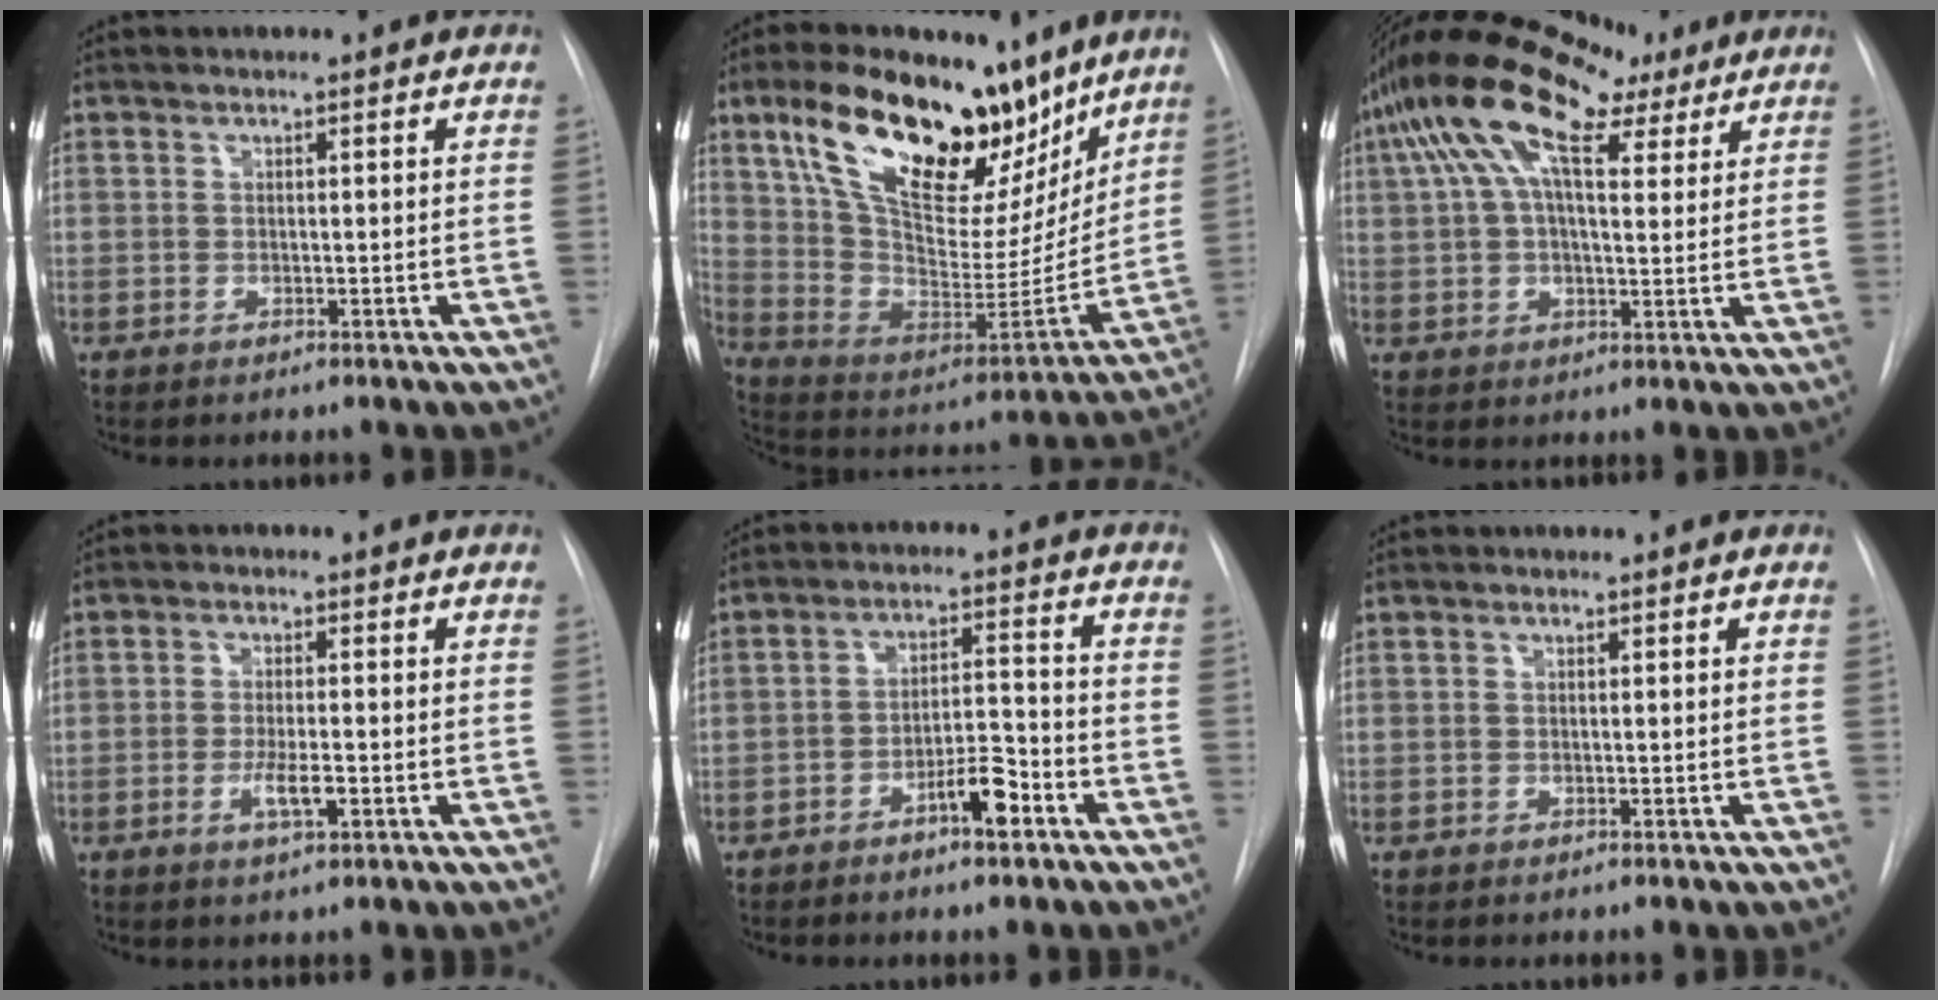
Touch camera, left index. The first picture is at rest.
{"total": 25.2, "force": [16.0, 9.9, 16.8], "torque": [-0.271, 0.019, 0.270]}
{"total": 15.8, "force": [8.8, 6.4, 11.4], "torque": [-0.226, 0.069, 0.155]}
{"total": 4.2, "force": [-1.5, 1.0, 3.8], "torque": [-0.071, -0.002, -0.024]}
{"total": 6.6, "force": [-3.9, 1.8, 5.1], "torque": [-0.086, 0.012, -0.063]}
{"total": 0.0}